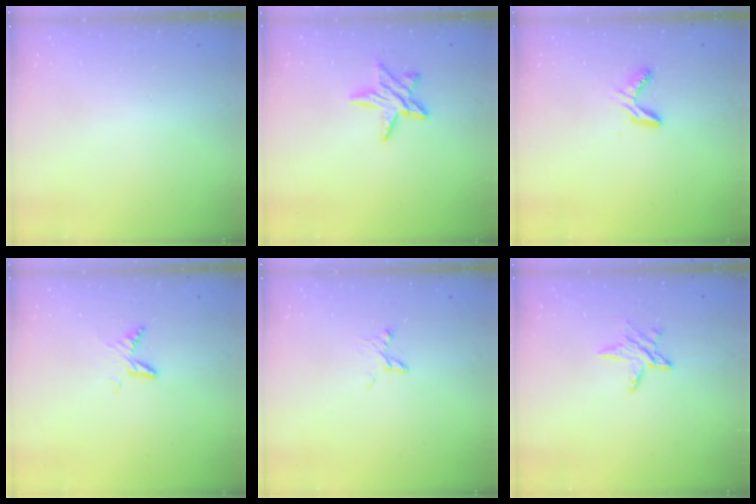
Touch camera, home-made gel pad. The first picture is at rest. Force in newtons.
{"total": 10.0, "press": 10.0, "slide": 0.6}
{"total": 5.0, "press": 5.0, "slide": 0.3}
{"total": 6.3, "press": 6.3, "slide": 0.8}
{"total": 3.6, "press": 3.5, "slide": 0.4}
{"total": 4.8, "press": 4.8, "slide": 0.5}